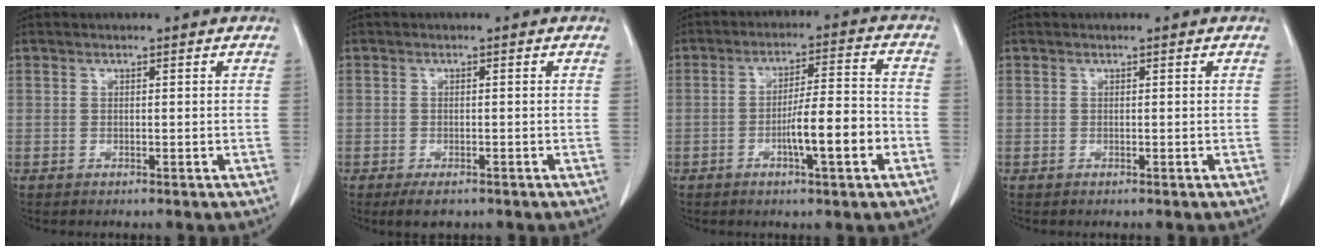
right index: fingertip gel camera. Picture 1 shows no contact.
{"total": 2.8, "force": [-1.8, 1.3, 1.7], "torque": [-0.029, -0.004, -0.021]}
{"total": 8.9, "force": [-3.2, 0.6, 8.2], "torque": [-0.132, 0.007, -0.052]}
{"total": 0.0}